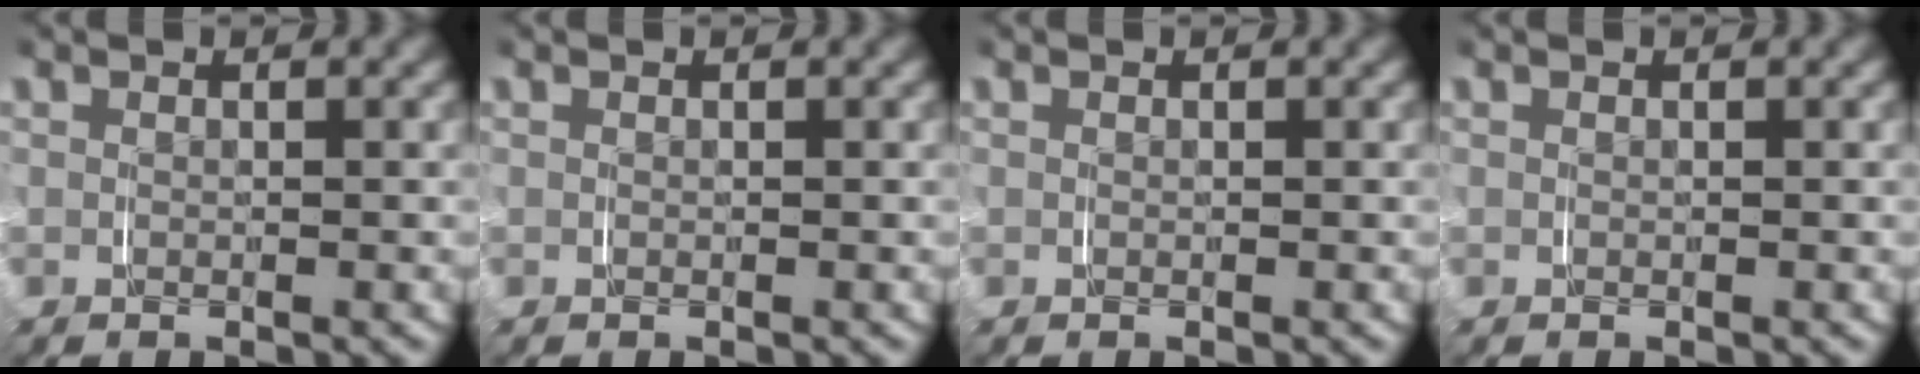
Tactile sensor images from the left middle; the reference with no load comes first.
{"total": 0.0}
{"total": 0.0}
{"total": 0.0}